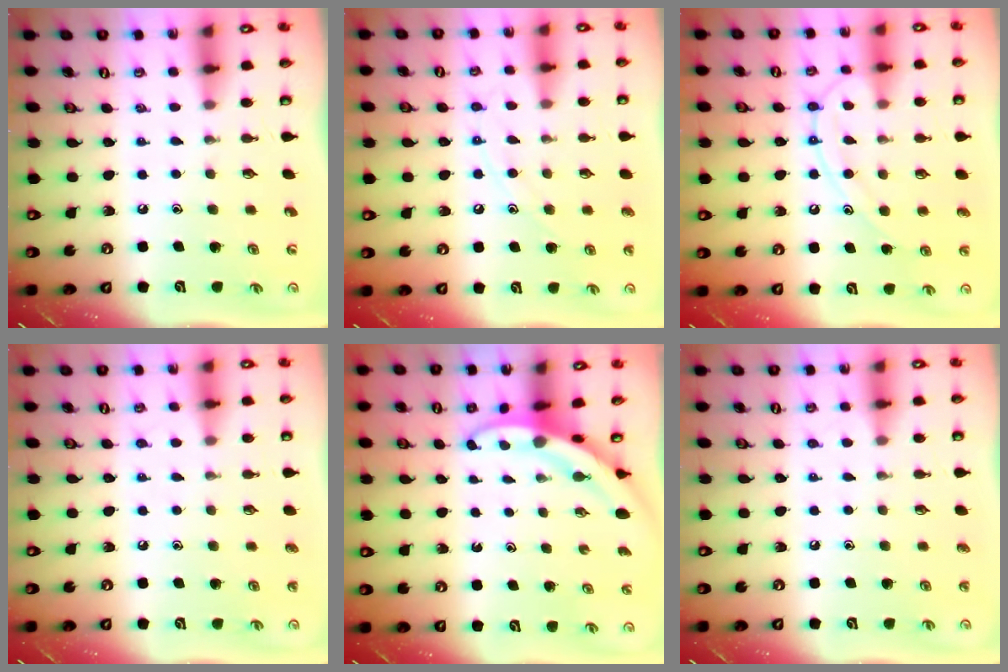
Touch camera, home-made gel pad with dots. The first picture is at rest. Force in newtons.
{"total": 8.5, "press": 8.5, "slide": 0.7}
{"total": 12.6, "press": 12.6, "slide": 1.1}
{"total": 4.1, "press": 4.1, "slide": 0.4}
{"total": 3.1, "press": 3.1, "slide": 0.3}
{"total": 3.0, "press": 3.0, "slide": 0.3}